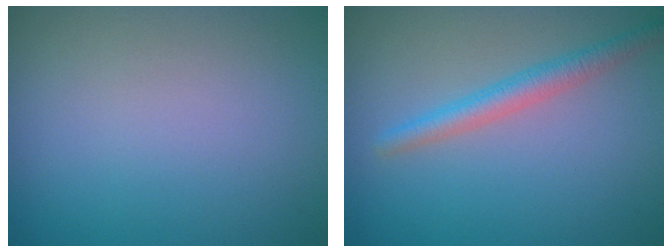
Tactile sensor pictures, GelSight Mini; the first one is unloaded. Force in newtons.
{"total": 2.5, "press": 2.5, "slide": 0.1}